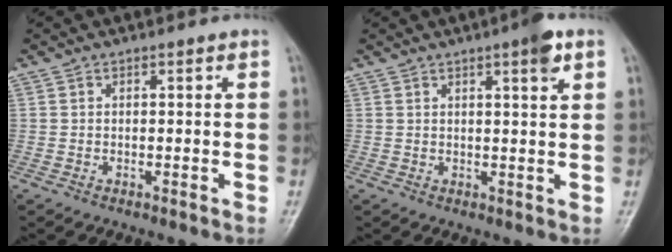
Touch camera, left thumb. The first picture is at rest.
{"total": 4.2, "force": [2.3, 0.6, 3.5], "torque": [-0.046, -0.008, 0.032]}